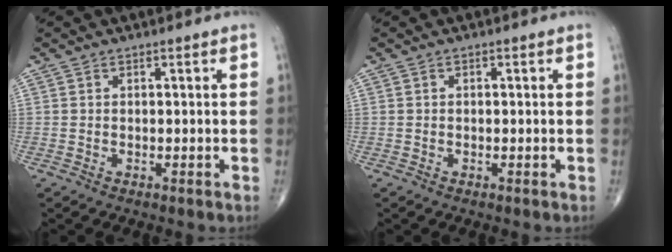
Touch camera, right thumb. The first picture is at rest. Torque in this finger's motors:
{"motor_torque": [-0.07, -0.23, -0.29, -0.22, -0.05]}